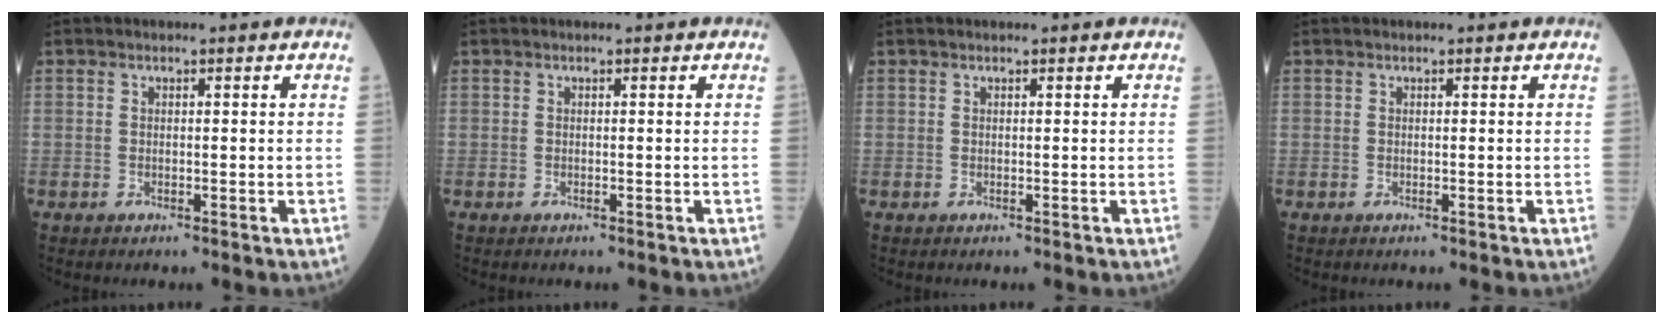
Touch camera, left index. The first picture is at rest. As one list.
[{"total": 0.0}, {"total": 0.6, "force": [0.5, 0.0, 0.2], "torque": [-0.005, 0.010, 0.008]}, {"total": 0.0}]